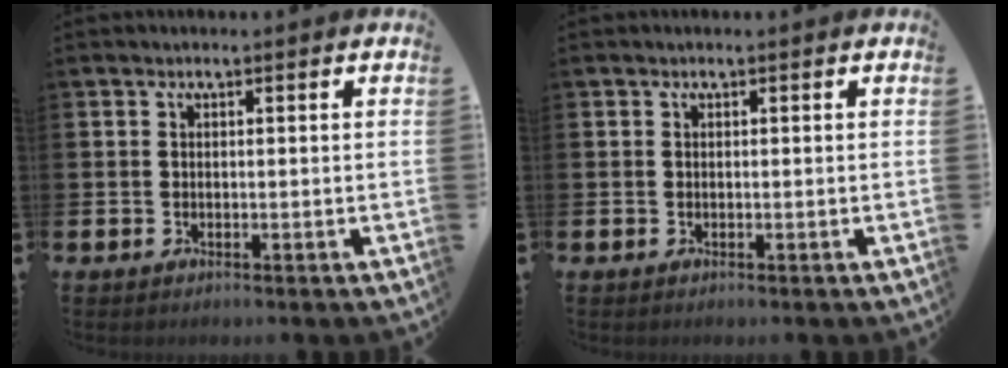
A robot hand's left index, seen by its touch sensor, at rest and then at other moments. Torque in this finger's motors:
{"motor_torque": [0.00, 0.00, 0.03, 0.00]}